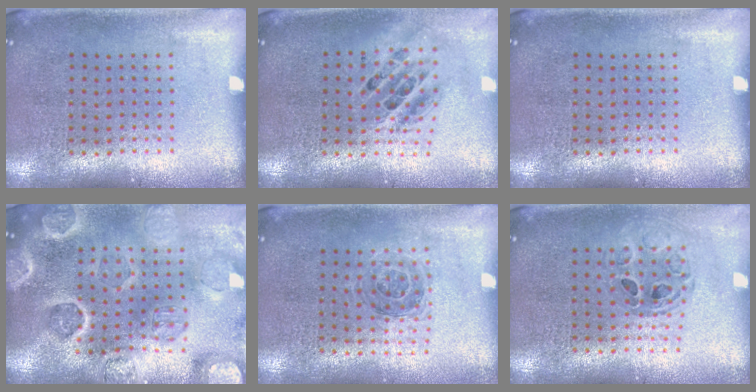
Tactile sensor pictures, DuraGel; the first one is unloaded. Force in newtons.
{"total": 1.8, "press": 1.4, "slide": 1.1}
{"total": 0.0}
{"total": 3.9, "press": 3.7, "slide": 1.2}
{"total": 1.1, "press": 1.0, "slide": 0.3}
{"total": 0.8, "press": 0.8, "slide": 0.1}